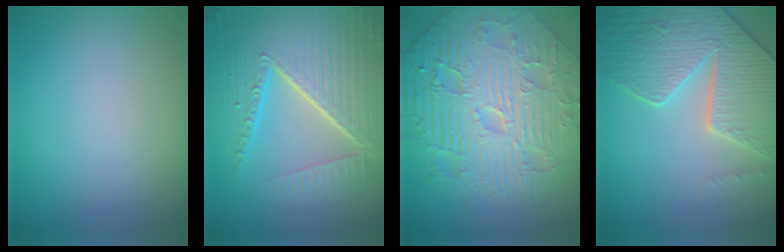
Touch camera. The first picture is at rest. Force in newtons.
{"total": 10.4, "press": 6.7, "slide": 7.9}
{"total": 11.6, "press": 7.7, "slide": 8.7}
{"total": 8.0, "press": 6.3, "slide": 5.0}